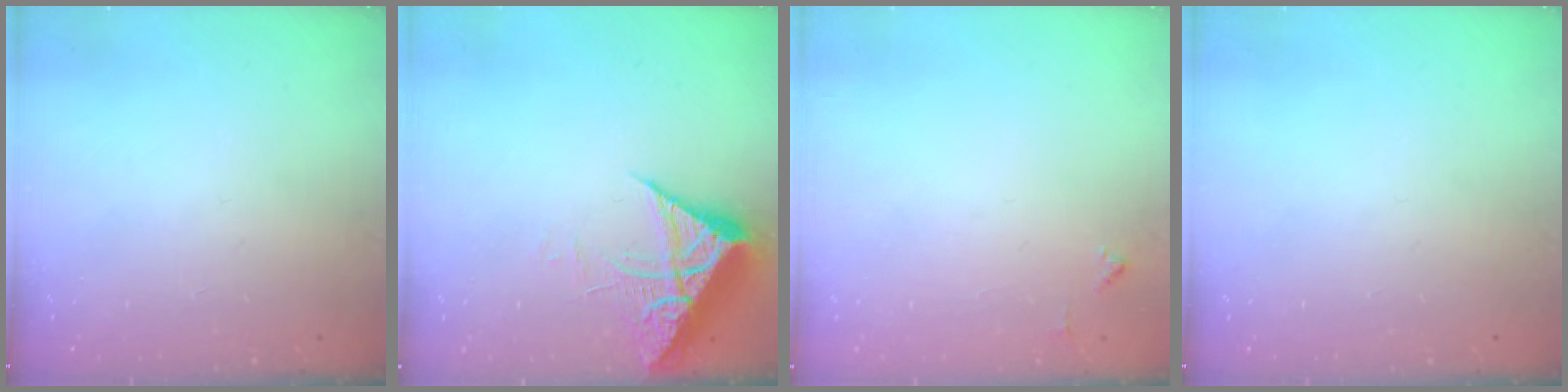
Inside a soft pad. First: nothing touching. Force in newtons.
{"total": 7.2, "press": 7.2, "slide": 0.8}
{"total": 4.1, "press": 4.0, "slide": 0.6}
{"total": 0.0}